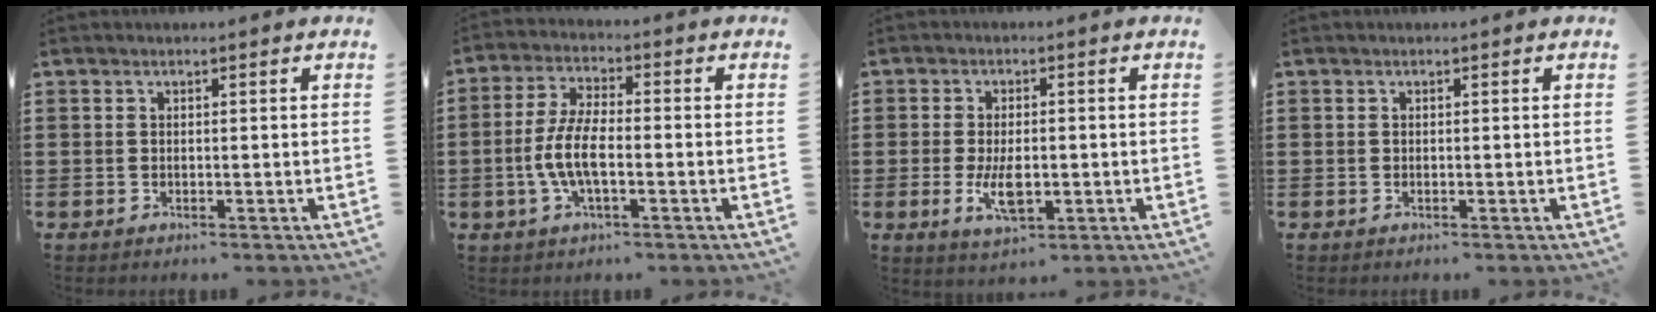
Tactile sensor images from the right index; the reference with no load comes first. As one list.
[{"total": 6.9, "force": [-1.8, 2.5, 6.2], "torque": [-0.147, -0.010, -0.042]}, {"total": 5.2, "force": [-0.9, 2.4, 4.5], "torque": [-0.092, -0.010, -0.020]}, {"total": 0.0}]